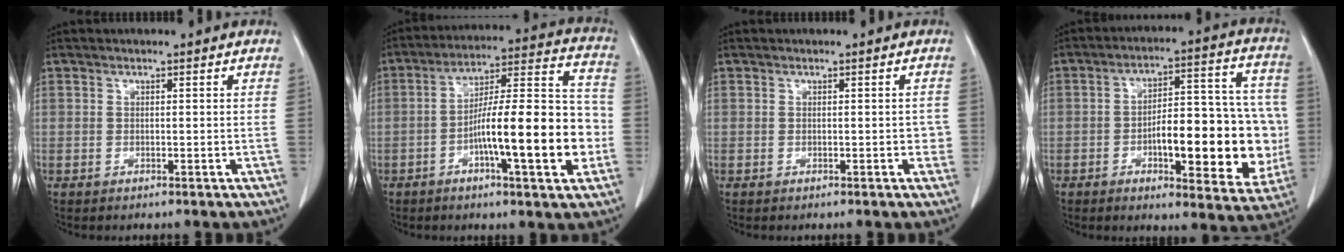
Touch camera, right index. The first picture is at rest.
{"total": 17.6, "force": [-4.4, 2.6, 16.9], "torque": [-0.264, 0.016, -0.068]}
{"total": 1.2, "force": [-0.2, 0.8, 0.9], "torque": [-0.004, 0.003, -0.001]}
{"total": 18.6, "force": [-3.4, 6.2, 17.2], "torque": [-0.205, 0.031, -0.038]}